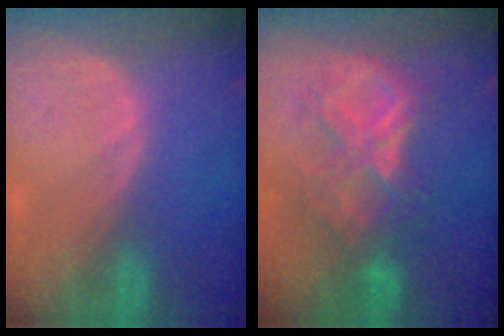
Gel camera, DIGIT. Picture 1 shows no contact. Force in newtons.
{"total": 8.6, "press": 7.6, "slide": 4.1}